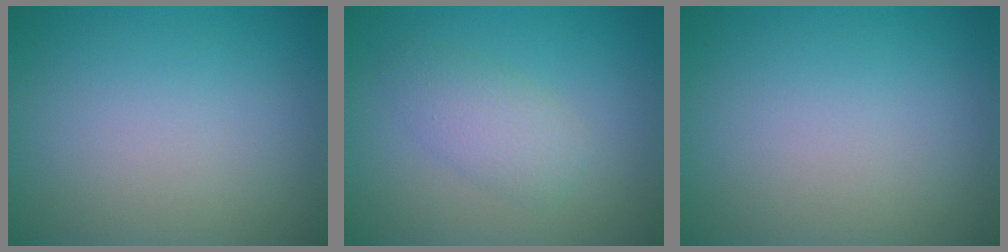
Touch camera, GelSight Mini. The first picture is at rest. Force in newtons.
{"total": 2.7, "press": 2.7, "slide": 0.1}
{"total": 0.0}